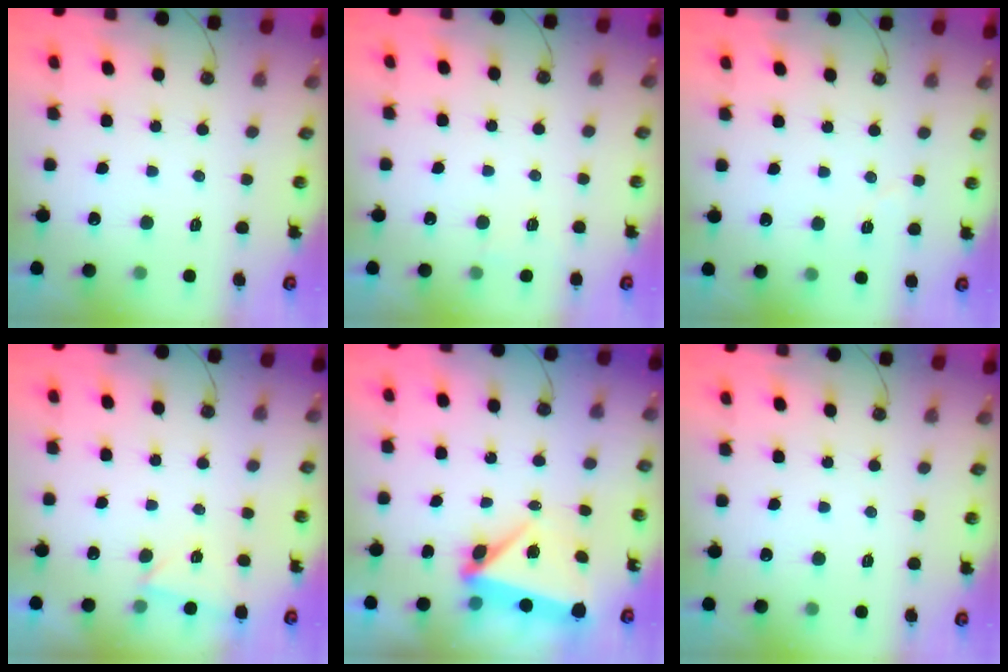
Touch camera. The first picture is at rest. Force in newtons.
{"total": 2.7, "press": 2.3, "slide": 1.5}
{"total": 3.8, "press": 3.7, "slide": 0.8}
{"total": 2.5, "press": 1.9, "slide": 1.7}
{"total": 5.9, "press": 5.7, "slide": 1.3}
{"total": 0.0}